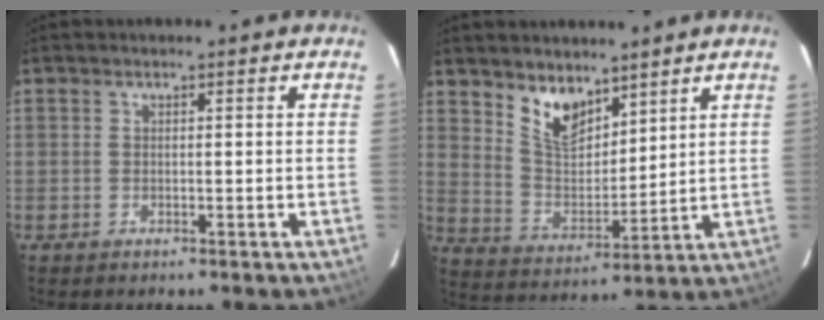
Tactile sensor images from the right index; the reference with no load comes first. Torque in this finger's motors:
{"motor_torque": [0.11, 0.51, 0.15, 0.04]}